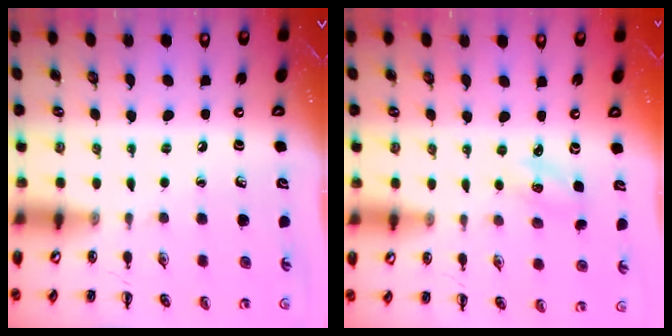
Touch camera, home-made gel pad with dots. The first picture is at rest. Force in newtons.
{"total": 2.1, "press": 2.0, "slide": 0.6}